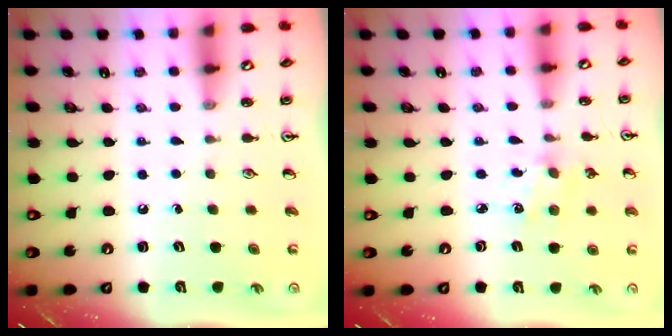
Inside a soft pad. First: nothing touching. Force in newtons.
{"total": 1.7, "press": 1.7, "slide": 0.4}